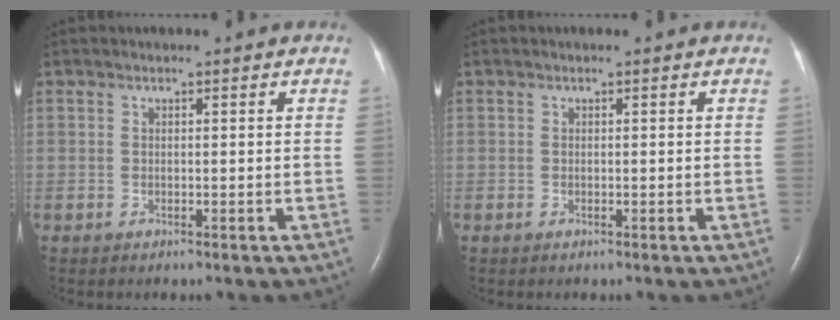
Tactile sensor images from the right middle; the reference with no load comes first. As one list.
[{"total": 0.0}]